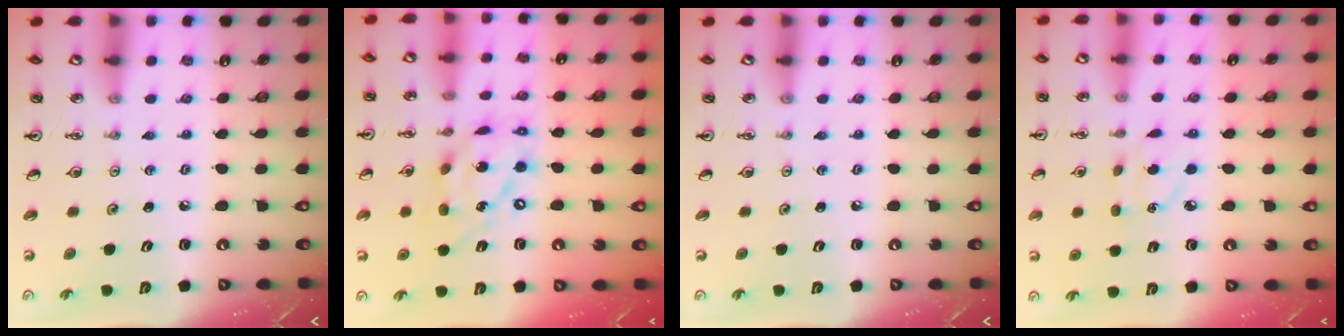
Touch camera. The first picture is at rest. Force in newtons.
{"total": 15.4, "press": 15.3, "slide": 1.8}
{"total": 0.0}
{"total": 5.1, "press": 5.1, "slide": 0.6}